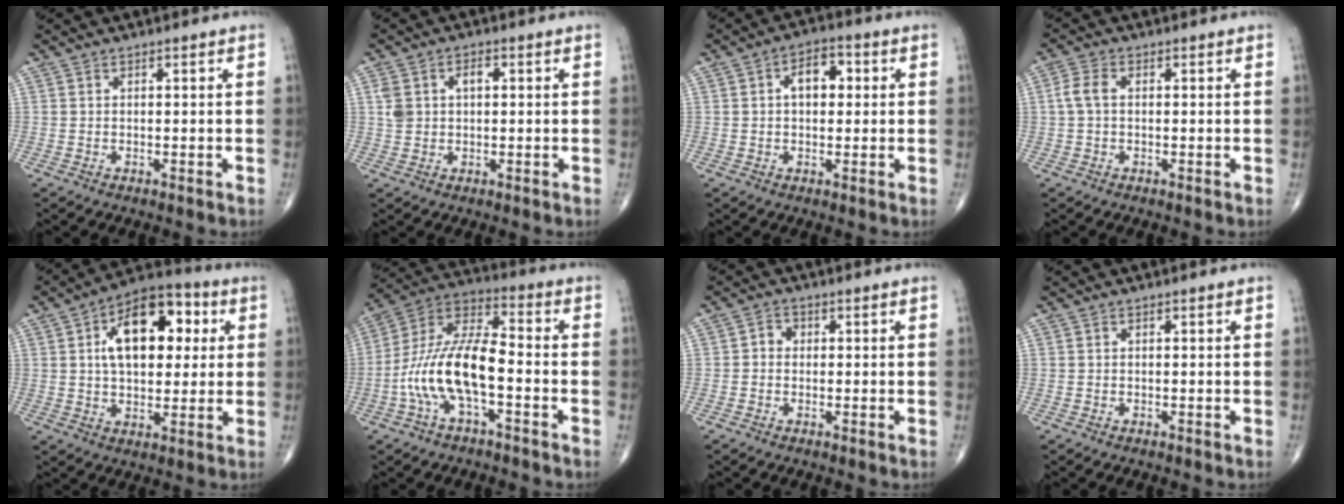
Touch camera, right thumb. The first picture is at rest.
{"total": 5.0, "force": [1.1, 3.4, 3.5], "torque": [-0.062, 0.012, 0.021]}
{"total": 6.4, "force": [1.1, 3.9, 5.0], "torque": [-0.062, 0.015, 0.009]}
{"total": 3.4, "force": [0.2, 2.1, 2.7], "torque": [-0.062, 0.008, 0.000]}
{"total": 16.9, "force": [4.0, 9.7, 13.2], "torque": [-0.173, 0.014, 0.059]}
{"total": 15.2, "force": [-4.0, 6.2, 13.3], "torque": [-0.268, 0.048, -0.080]}
{"total": 2.1, "force": [0.0, 1.9, 1.0], "torque": [-0.002, 0.007, -0.007]}
{"total": 0.0}